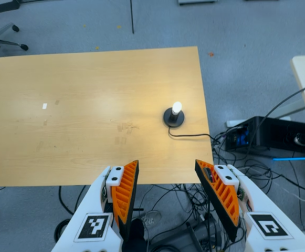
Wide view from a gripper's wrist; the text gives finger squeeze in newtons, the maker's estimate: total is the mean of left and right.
{"total": 0.0}